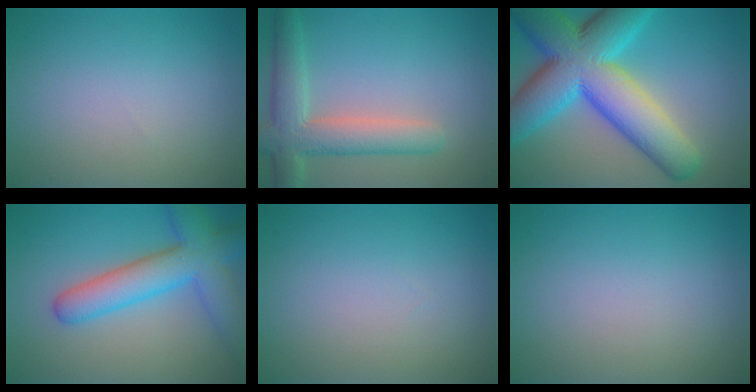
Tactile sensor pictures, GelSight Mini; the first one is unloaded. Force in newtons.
{"total": 5.6, "press": 5.6, "slide": 0.5}
{"total": 13.9, "press": 13.9, "slide": 0.3}
{"total": 7.4, "press": 7.4, "slide": 0.3}
{"total": 0.0}
{"total": 0.0}